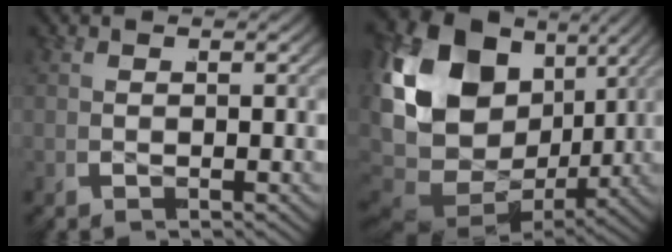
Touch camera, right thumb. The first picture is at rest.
{"total": 23.8, "force": [-0.7, 16.9, 16.8], "torque": [-0.343, -0.040, -0.003]}